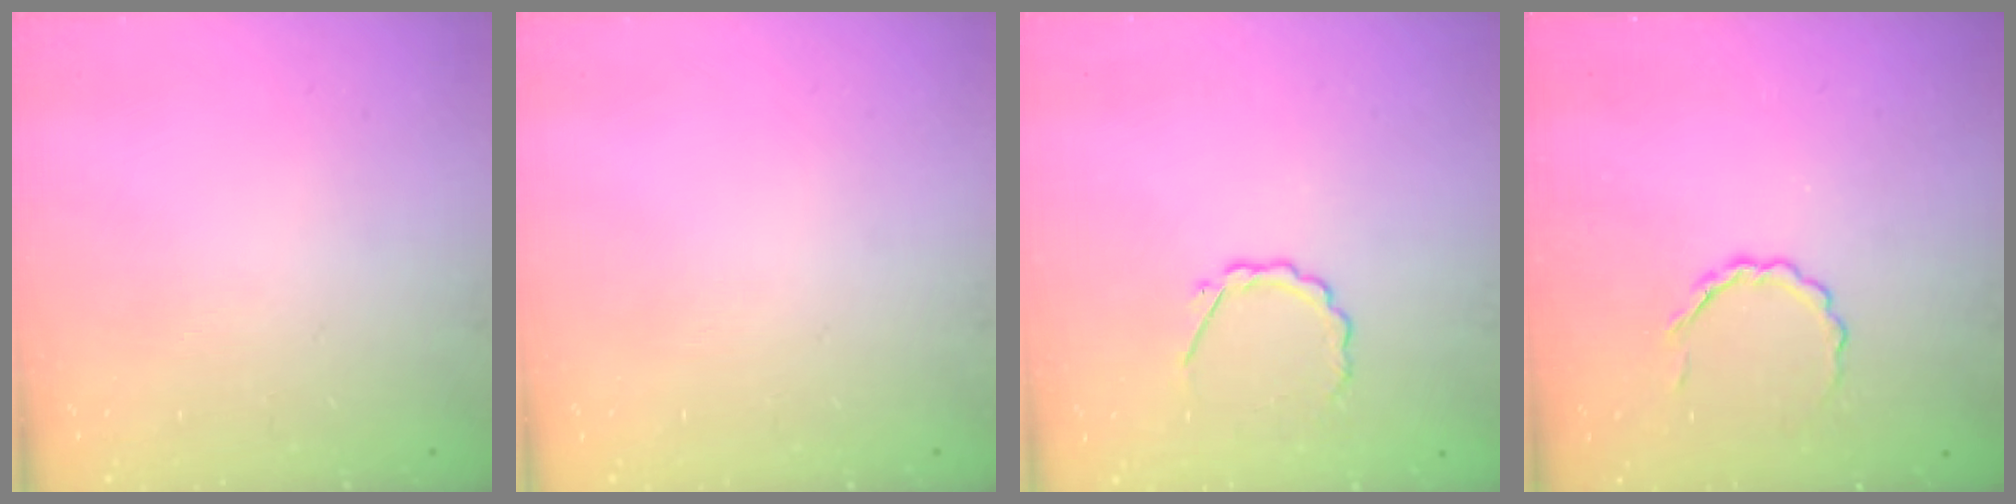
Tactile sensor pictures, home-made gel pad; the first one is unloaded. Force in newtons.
{"total": 0.0}
{"total": 3.9, "press": 3.7, "slide": 1.3}
{"total": 3.0, "press": 2.8, "slide": 1.1}